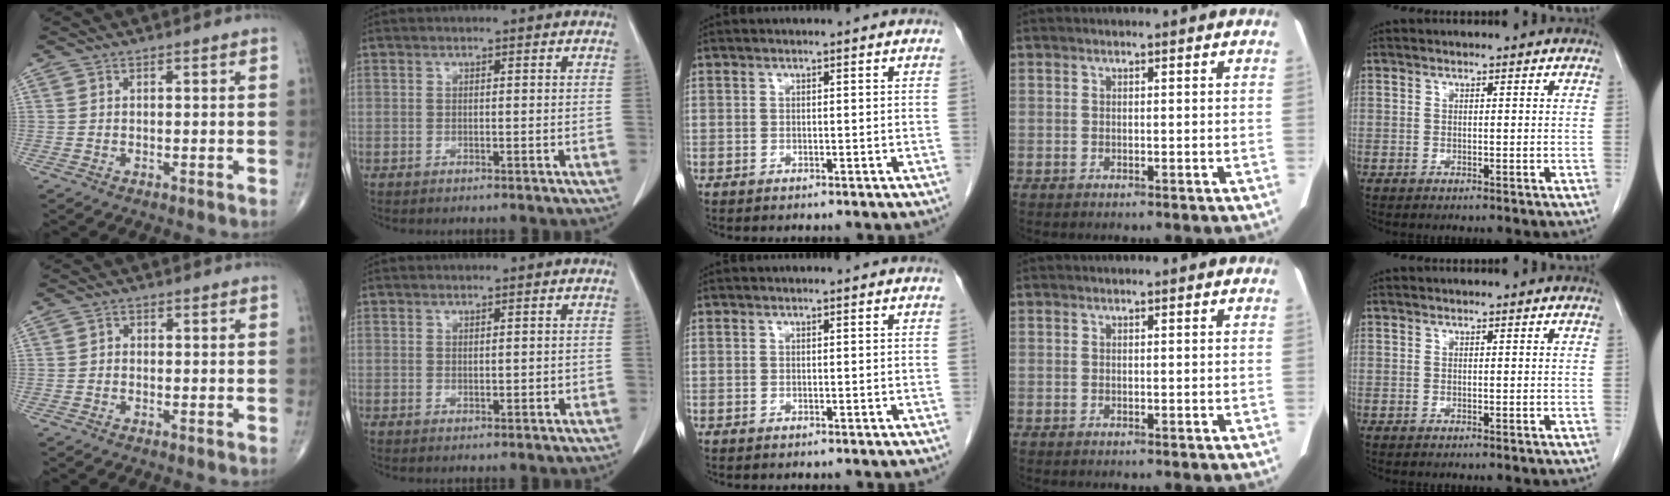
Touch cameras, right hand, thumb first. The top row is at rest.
{"thumb": {"total": 1.1, "force": [-0.1, 0.9, 0.5], "torque": [0.002, 0.005, -0.006]}, "index": {"total": 1.6, "force": [0.2, 0.8, 1.3], "torque": [-0.023, -0.002, 0.006]}}